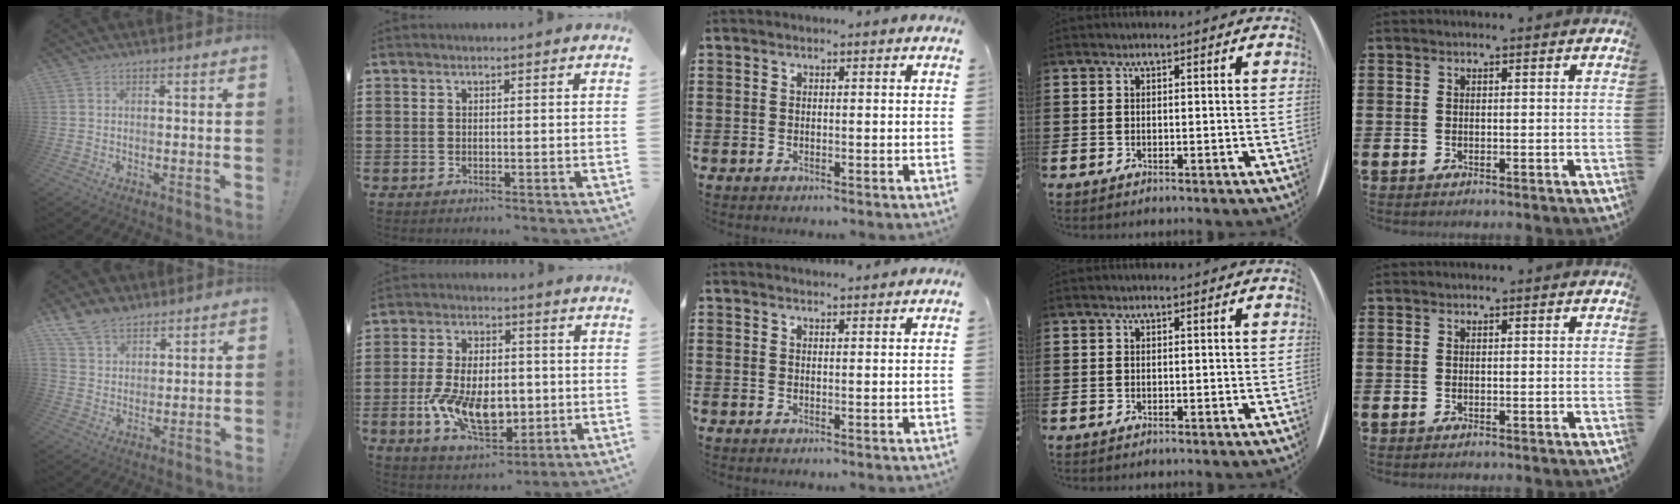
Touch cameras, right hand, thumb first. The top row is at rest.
{"thumb": {"total": 9.0, "force": [6.8, 5.2, 2.8], "torque": [-0.062, -0.032, 0.136]}, "index": {"total": 10.8, "force": [-2.2, 6.3, 8.5], "torque": [-0.170, 0.005, -0.036]}, "middle": {"total": 1.5, "force": [1.5, 0.1, 0.1], "torque": [-0.006, 0.001, 0.029]}}